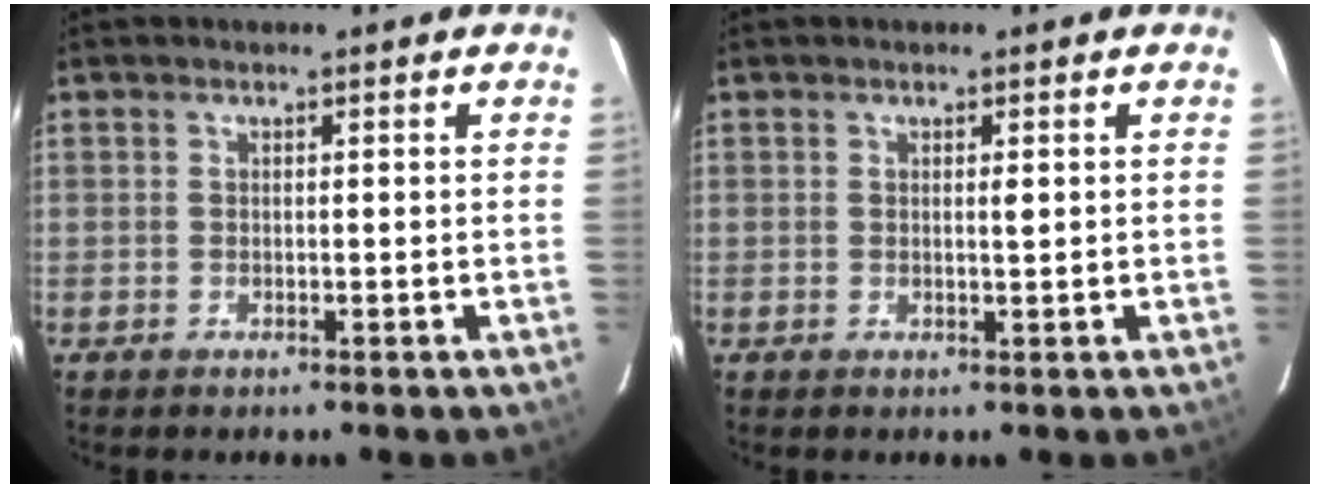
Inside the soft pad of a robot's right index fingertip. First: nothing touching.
{"total": 0.8, "force": [0.2, 0.1, 0.8], "torque": [-0.015, -0.001, 0.002]}